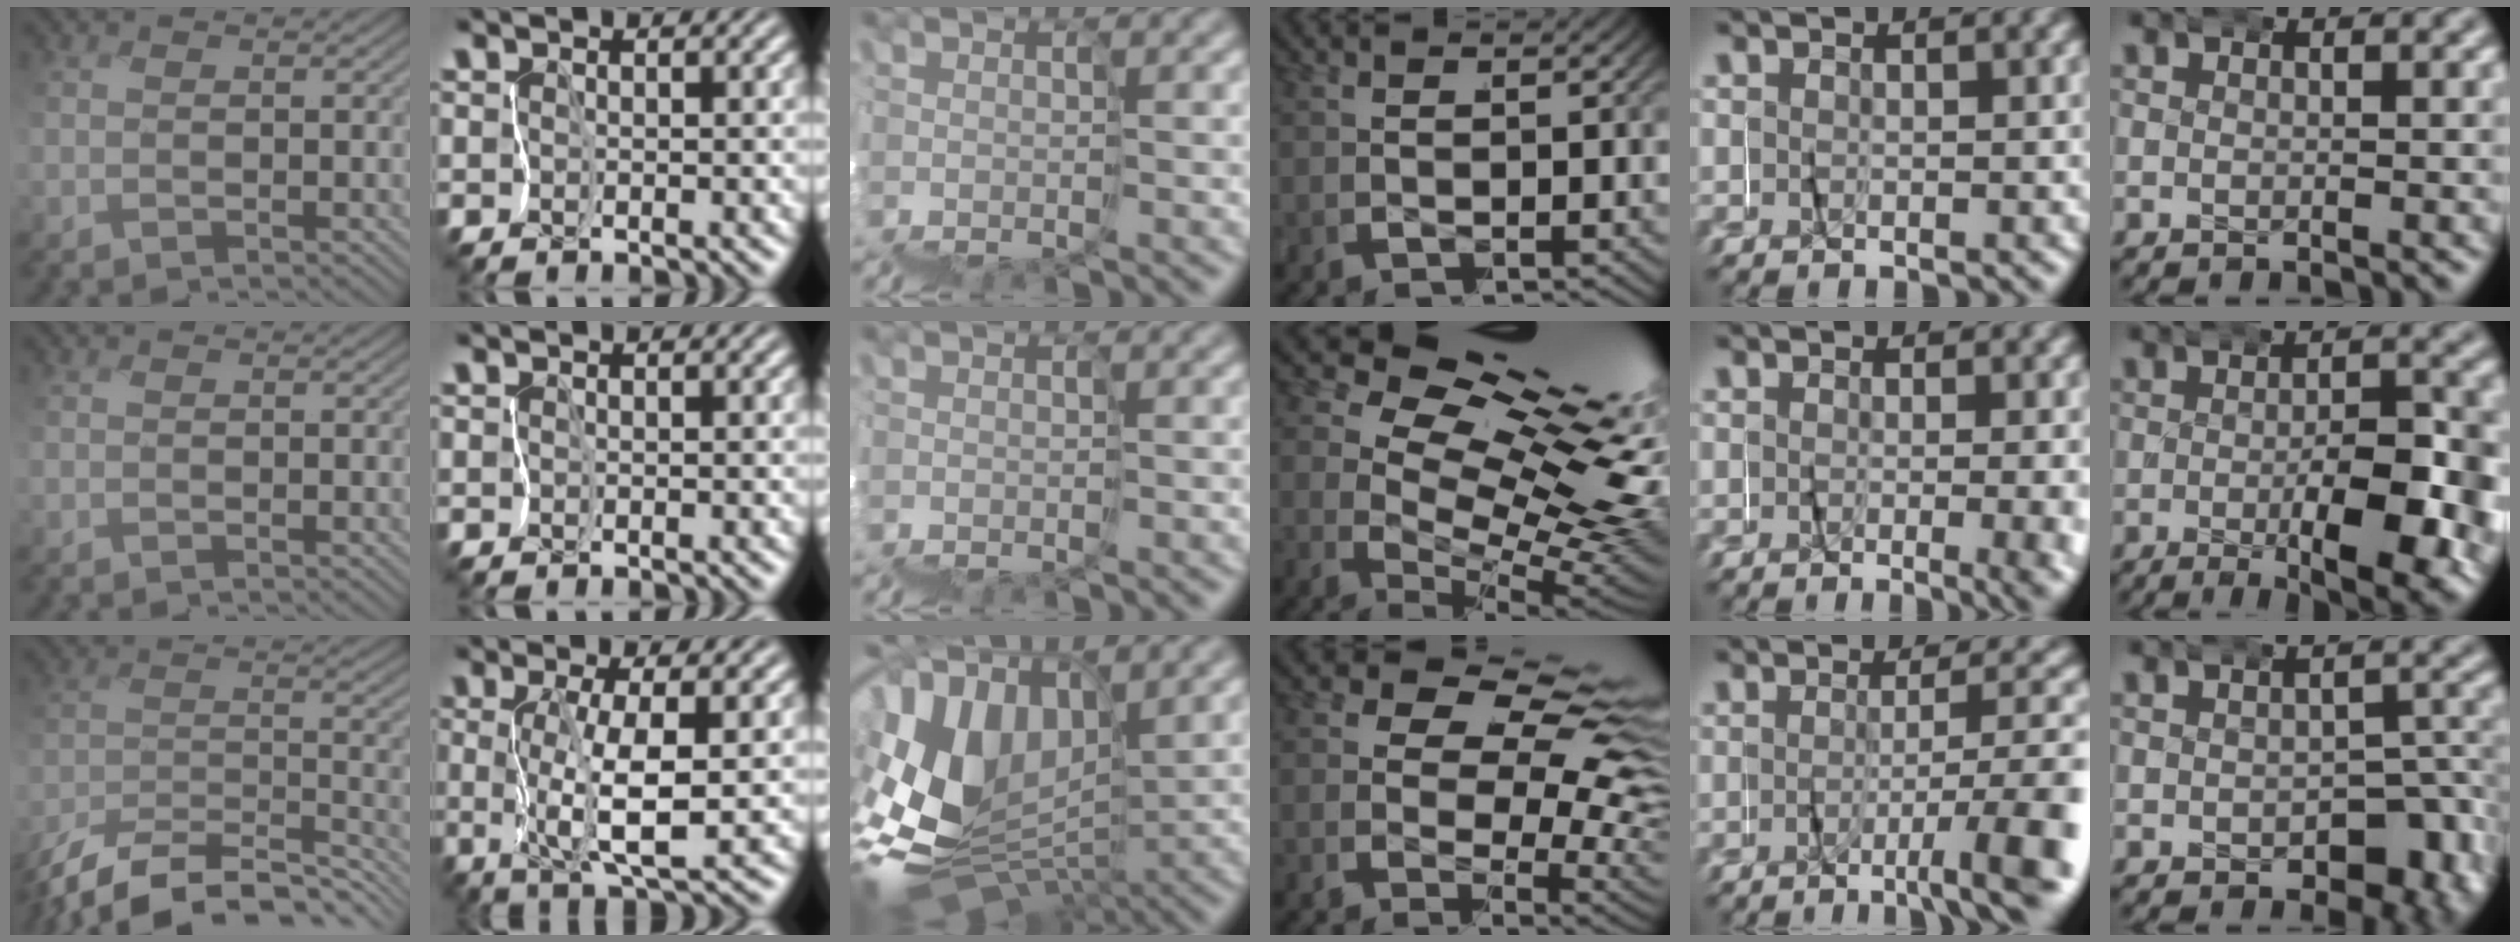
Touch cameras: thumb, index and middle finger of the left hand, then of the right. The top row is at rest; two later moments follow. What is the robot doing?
{"motion": "wrap", "object": "masking tape"}